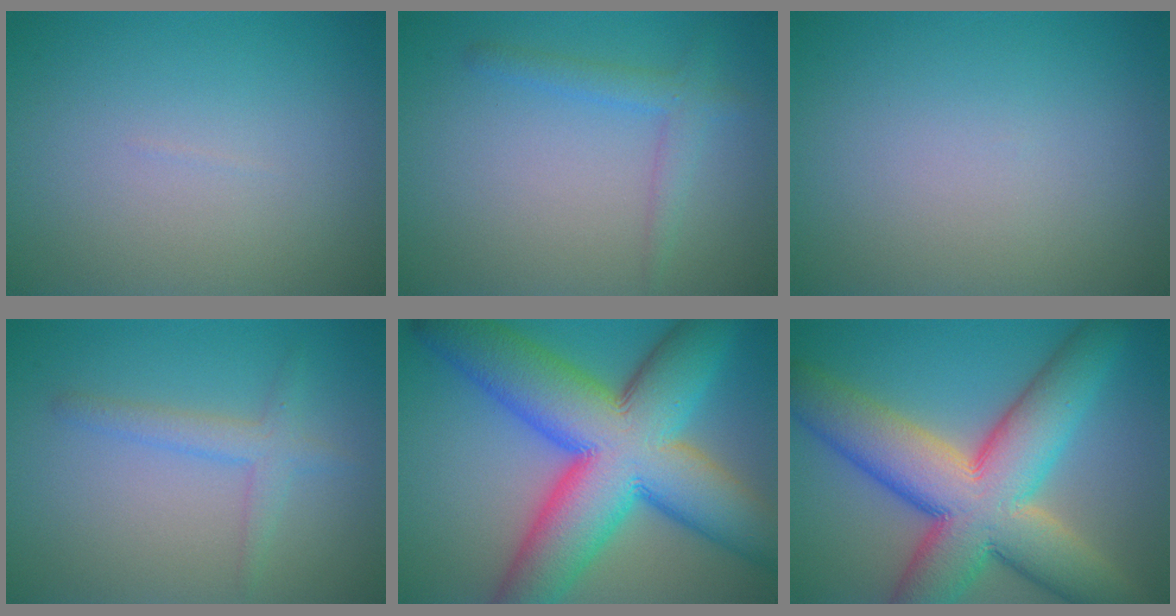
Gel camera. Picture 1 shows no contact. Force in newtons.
{"total": 2.2, "press": 2.2, "slide": 0.0}
{"total": 0.0}
{"total": 2.3, "press": 2.3, "slide": 0.1}
{"total": 16.9, "press": 16.9, "slide": 0.3}
{"total": 13.7, "press": 13.7, "slide": 0.6}